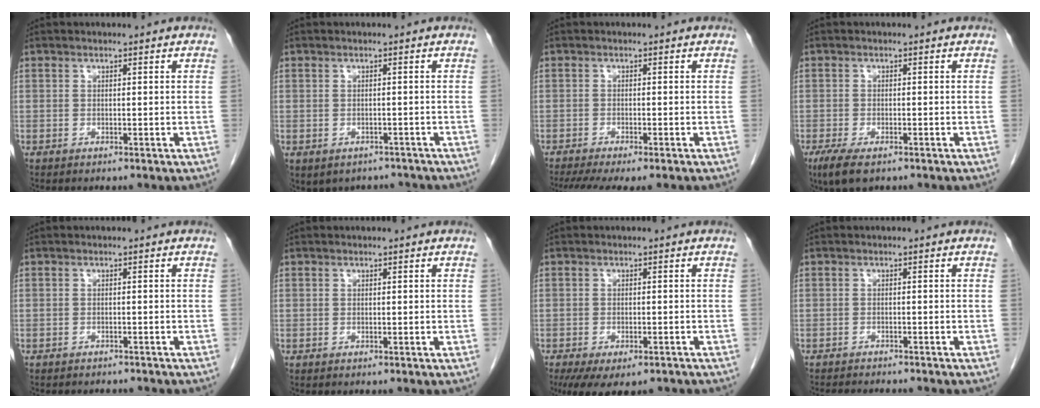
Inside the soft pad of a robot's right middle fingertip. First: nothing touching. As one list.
[{"total": 6.4, "force": [-5.1, 3.7, 1.2], "torque": [-0.012, 0.011, -0.059]}, {"total": 7.8, "force": [-6.2, 1.0, 4.6], "torque": [-0.067, -0.012, -0.096]}, {"total": 4.7, "force": [-3.1, 1.6, 3.3], "torque": [-0.070, -0.012, -0.050]}, {"total": 4.8, "force": [-4.4, 1.4, 1.2], "torque": [-0.015, -0.002, -0.053]}, {"total": 0.0}, {"total": 9.7, "force": [-7.0, 4.0, 5.4], "torque": [-0.092, -0.011, -0.097]}, {"total": 6.5, "force": [-6.1, 0.8, 2.2], "torque": [-0.028, -0.009, -0.088]}]